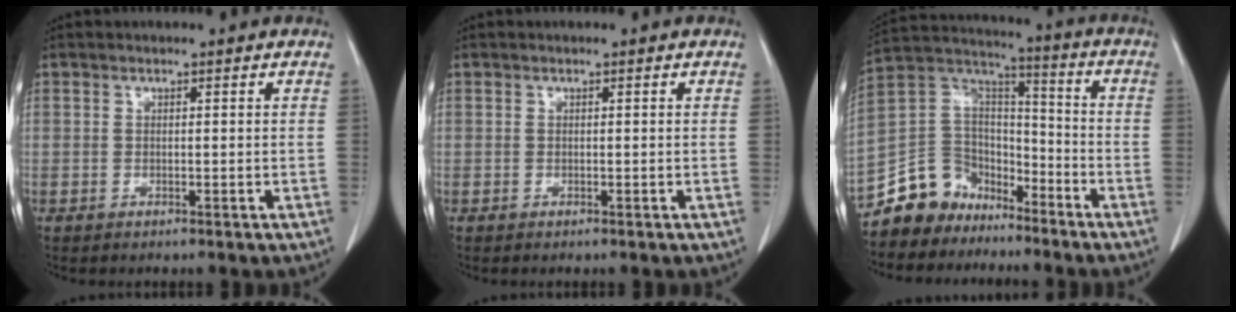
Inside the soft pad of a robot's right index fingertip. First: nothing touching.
{"total": 0.0}
{"total": 11.3, "force": [-8.7, 7.2, 1.2], "torque": [-0.034, 0.070, -0.161]}